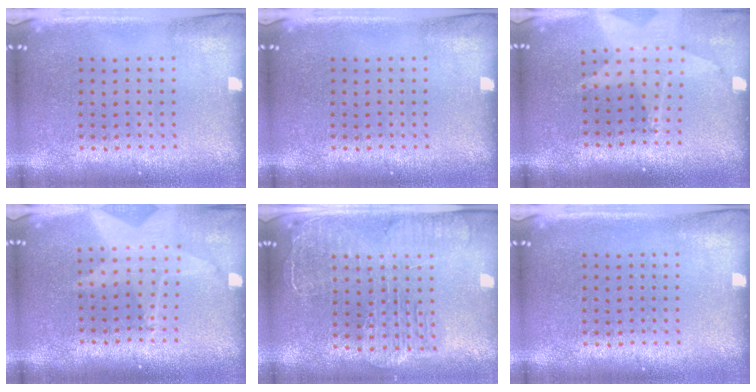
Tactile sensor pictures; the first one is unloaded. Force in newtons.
{"total": 0.0}
{"total": 1.7, "press": 1.5, "slide": 0.9}
{"total": 1.8, "press": 1.5, "slide": 1.0}
{"total": 2.5, "press": 2.2, "slide": 1.2}
{"total": 0.0}